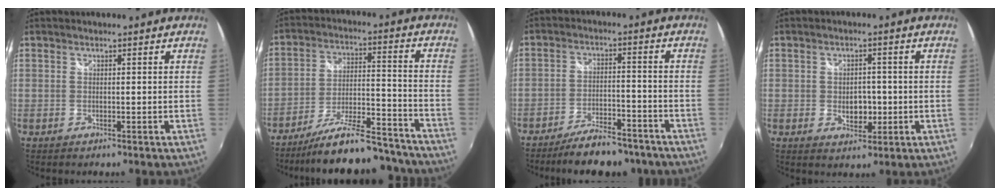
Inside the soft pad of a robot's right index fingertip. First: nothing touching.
{"total": 20.8, "force": [-18.6, 4.1, 8.2], "torque": [-0.146, 0.000, -0.261]}
{"total": 12.2, "force": [-10.2, 3.9, 5.5], "torque": [-0.112, 0.006, -0.145]}
{"total": 4.7, "force": [-0.8, 3.3, 3.2], "torque": [-0.052, -0.003, -0.009]}